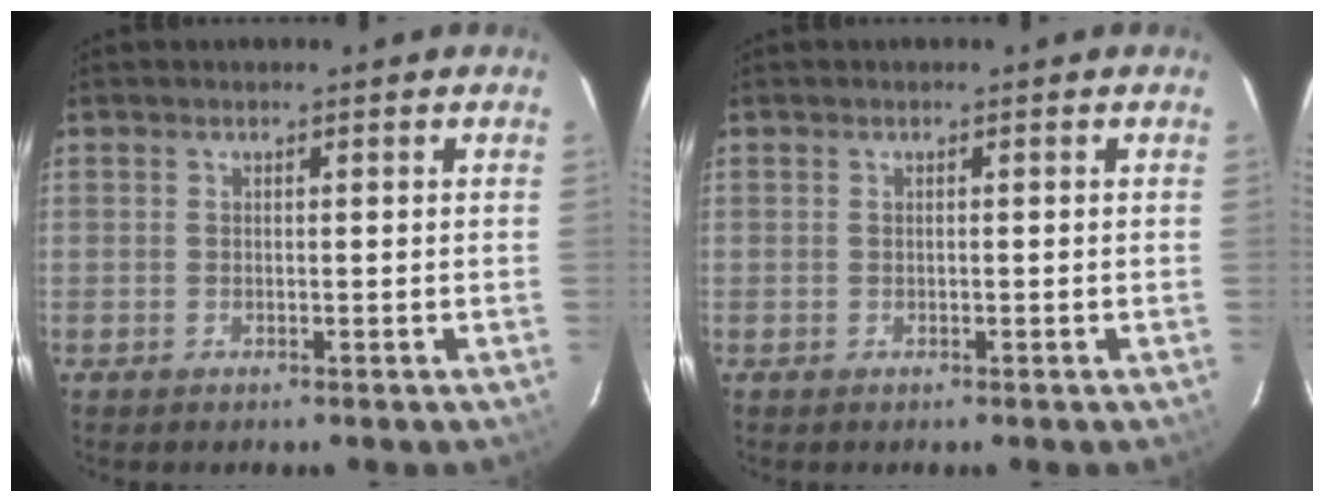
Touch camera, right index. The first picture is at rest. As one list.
[{"total": 0.0}]